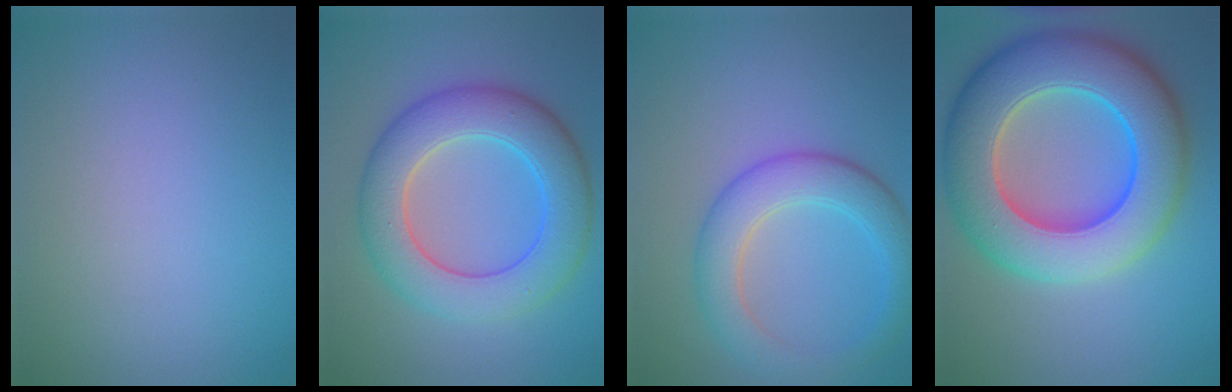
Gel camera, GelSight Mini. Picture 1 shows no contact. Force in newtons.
{"total": 8.3, "press": 8.3, "slide": 0.5}
{"total": 5.1, "press": 5.1, "slide": 0.1}
{"total": 13.5, "press": 13.3, "slide": 2.2}